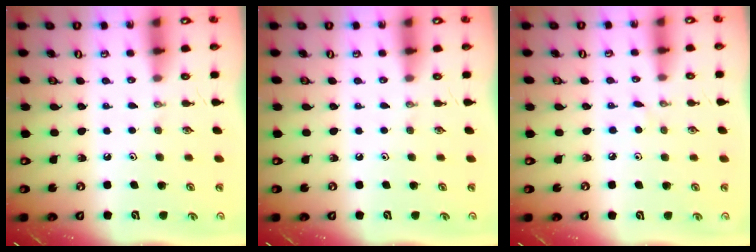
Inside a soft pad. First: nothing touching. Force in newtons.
{"total": 0.0}
{"total": 2.1, "press": 2.1, "slide": 0.3}